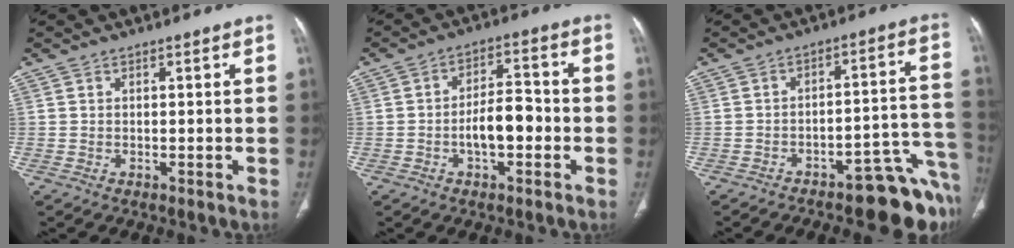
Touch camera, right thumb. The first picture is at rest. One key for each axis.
{"total": 7.6, "fx": -2.0, "fy": 3.8, "fz": 6.3, "tx": -0.097, "ty": 0.028, "tz": -0.037}
{"total": 14.5, "fx": -10.7, "fy": 4.8, "fz": 8.5, "tx": -0.025, "ty": 0.096, "tz": -0.140}